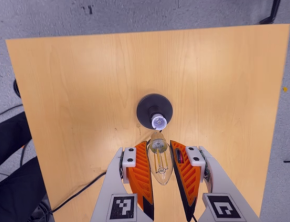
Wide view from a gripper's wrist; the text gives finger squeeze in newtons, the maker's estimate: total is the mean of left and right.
{"total": 12.1, "left": 12.0, "right": 12.3}